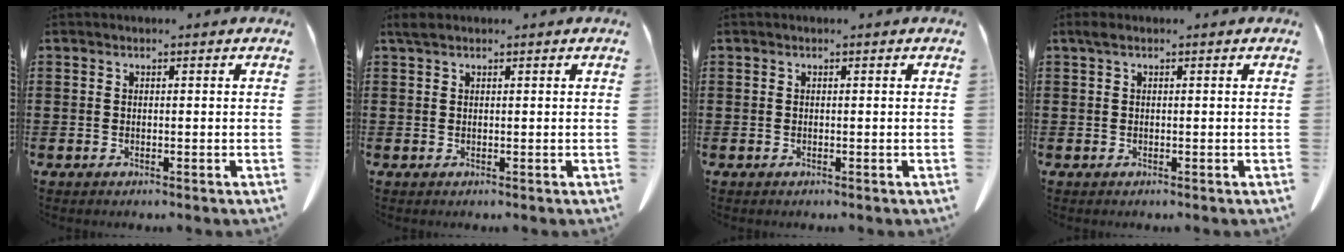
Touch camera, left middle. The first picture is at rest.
{"total": 1.1, "force": [0.8, 0.4, 0.6], "torque": [-0.016, 0.001, 0.015]}
{"total": 0.0}
{"total": 0.8, "force": [0.2, 0.4, 0.7], "torque": [-0.017, 0.002, 0.004]}